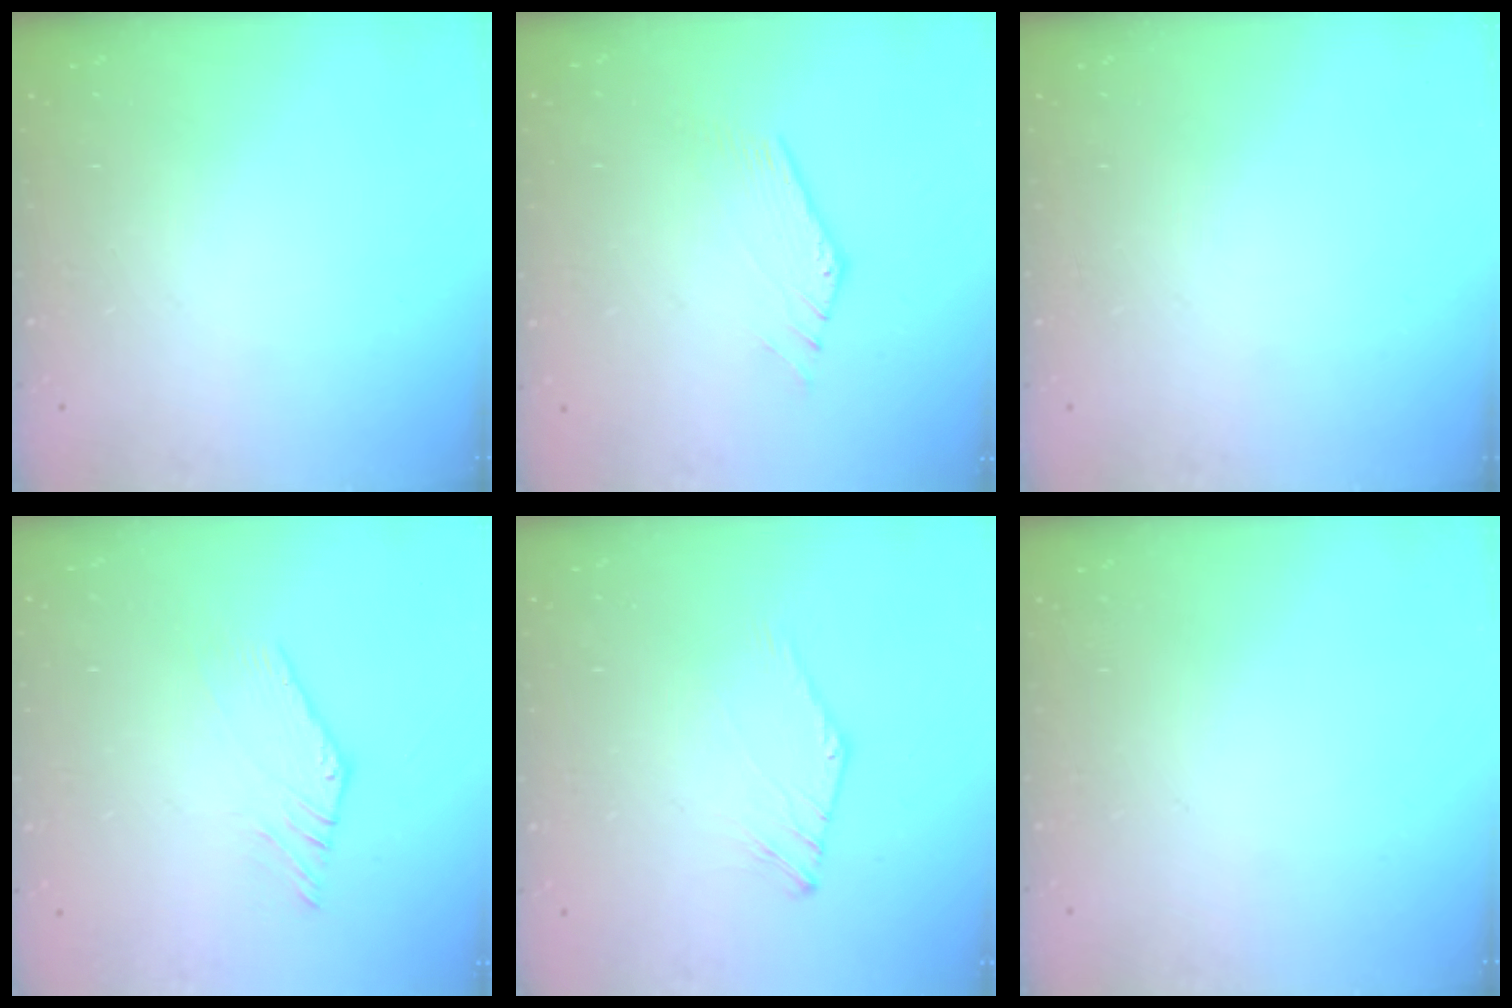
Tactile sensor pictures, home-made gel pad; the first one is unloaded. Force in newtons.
{"total": 0.0}
{"total": 0.0}
{"total": 1.5, "press": 1.5, "slide": 0.3}
{"total": 1.7, "press": 1.6, "slide": 0.4}
{"total": 0.0}